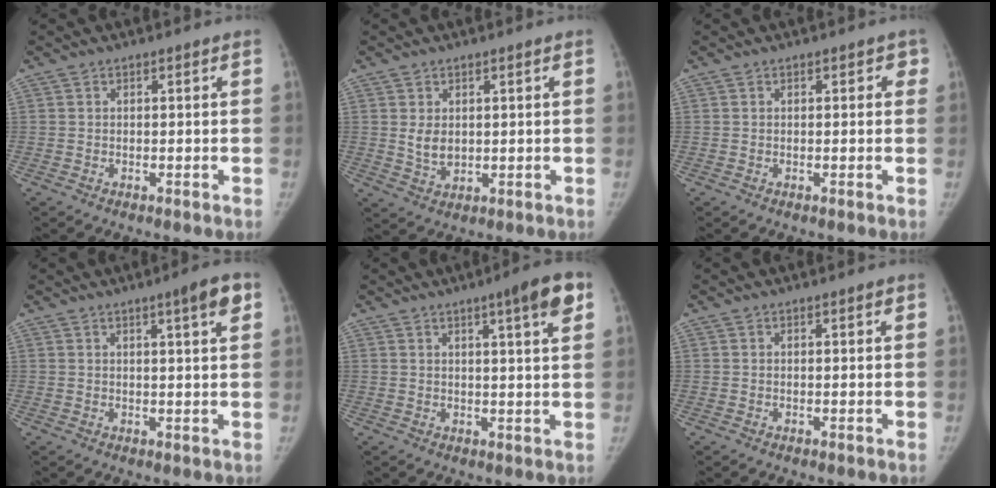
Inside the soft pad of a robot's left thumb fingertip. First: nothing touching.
{"total": 3.6, "force": [0.7, 2.6, 2.4], "torque": [-0.031, -0.012, 0.022]}
{"total": 1.3, "force": [0.5, 0.9, 0.8], "torque": [0.010, 0.003, 0.000]}
{"total": 5.0, "force": [2.5, 0.5, 4.3], "torque": [-0.054, -0.008, 0.033]}
{"total": 7.4, "force": [3.7, 0.7, 6.4], "torque": [-0.083, -0.011, 0.048]}
{"total": 0.6, "force": [0.3, 0.1, 0.5], "torque": [-0.006, 0.000, 0.004]}